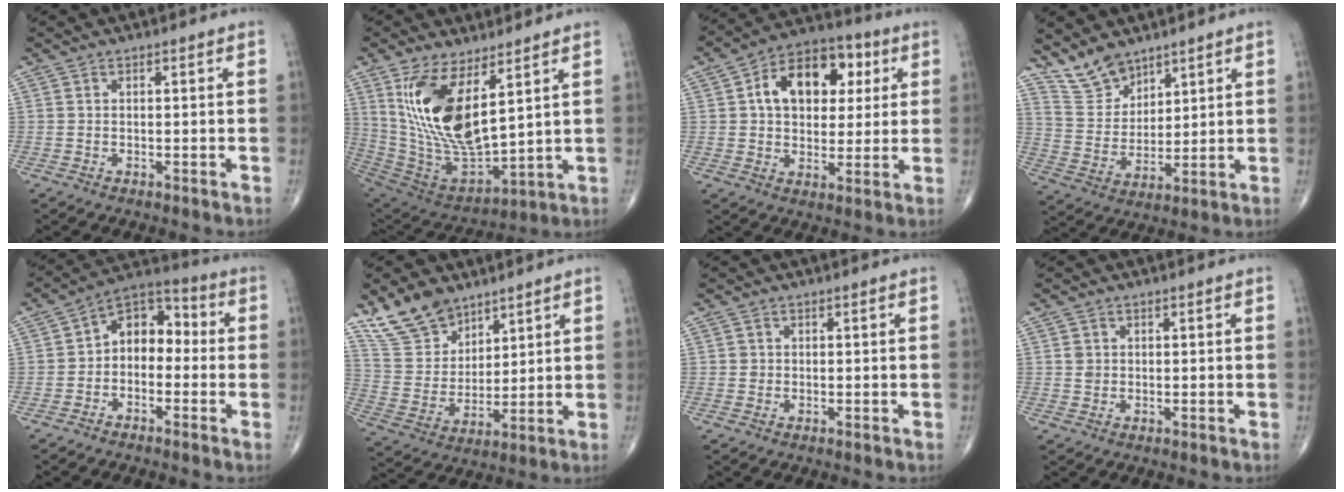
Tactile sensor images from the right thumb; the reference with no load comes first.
{"total": 18.8, "force": [7.1, 7.9, 15.5], "torque": [-0.296, -0.045, 0.157]}
{"total": 15.5, "force": [4.1, 10.4, 10.8], "torque": [-0.128, 0.011, 0.059]}
{"total": 8.1, "force": [6.7, 3.9, 2.3], "torque": [-0.025, -0.044, 0.144]}
{"total": 9.1, "force": [-1.1, 6.4, 6.3], "torque": [-0.063, 0.040, -0.041]}
{"total": 11.8, "force": [8.8, 6.6, 4.2], "torque": [-0.063, -0.043, 0.184]}
{"total": 0.9, "force": [0.0, 0.9, 0.1], "torque": [0.004, 0.003, 0.000]}
{"total": 1.5, "force": [0.2, 1.4, 0.6], "torque": [-0.005, 0.000, 0.006]}